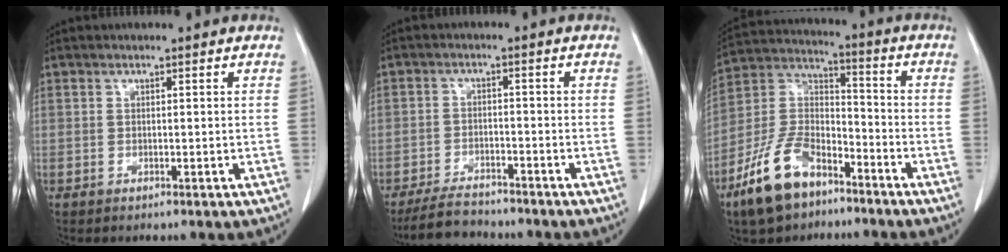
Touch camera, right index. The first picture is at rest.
{"total": 5.7, "force": [-5.3, 1.9, 1.2], "torque": [-0.022, -0.010, -0.093]}
{"total": 13.7, "force": [-8.9, 6.7, 7.9], "torque": [-0.168, 0.011, -0.174]}